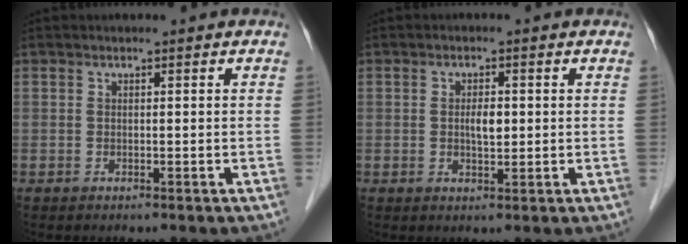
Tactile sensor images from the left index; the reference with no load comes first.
{"total": 2.6, "force": [-0.1, 1.0, 2.3], "torque": [-0.041, -0.003, -0.001]}